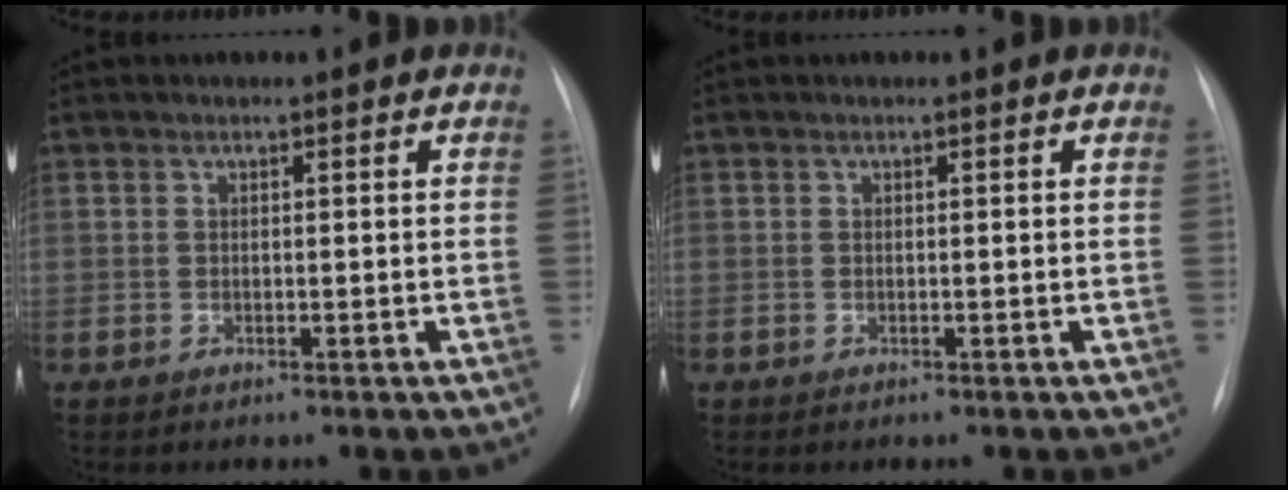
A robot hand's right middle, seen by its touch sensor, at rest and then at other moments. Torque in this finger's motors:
{"motor_torque": [0.13, -0.16, 0.03, 0.01]}